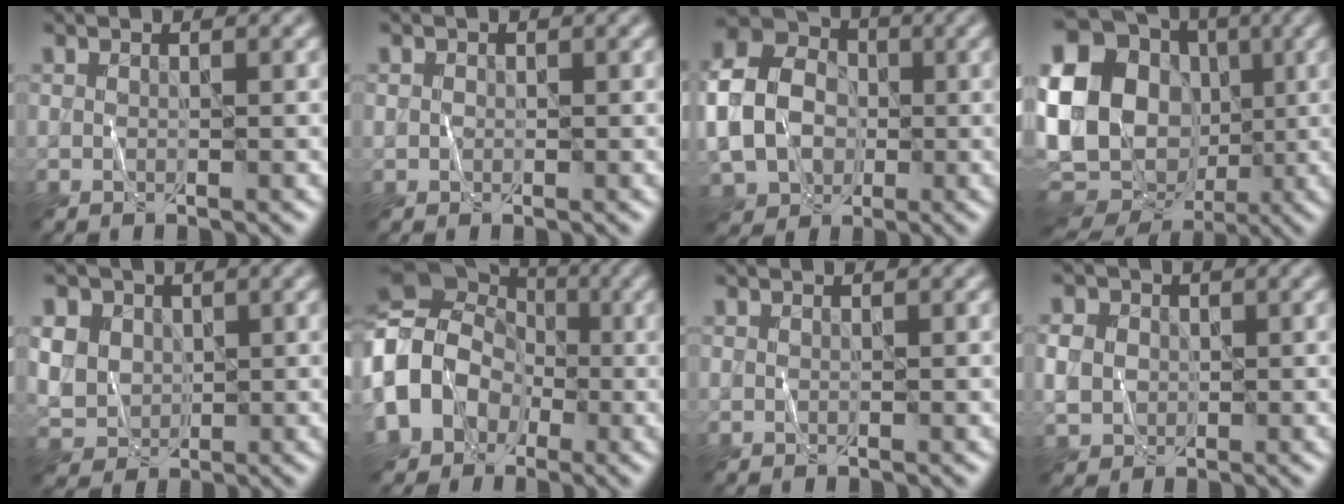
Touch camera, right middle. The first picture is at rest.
{"total": 0.6, "force": [0.1, 0.5, 0.1], "torque": [0.001, -0.001, -0.001]}
{"total": 9.3, "force": [-0.9, 7.5, 5.4], "torque": [-0.122, -0.006, -0.022]}
{"total": 23.7, "force": [1.3, 20.7, 11.5], "torque": [-0.247, 0.042, -0.025]}
{"total": 7.2, "force": [2.4, 6.0, 3.2], "torque": [-0.084, 0.022, 0.040]}
{"total": 13.8, "force": [-2.7, 11.8, 6.5], "torque": [-0.157, 0.000, -0.087]}
{"total": 0.0}
{"total": 2.9, "force": [0.1, 2.6, 1.2], "torque": [-0.031, 0.001, 0.000]}